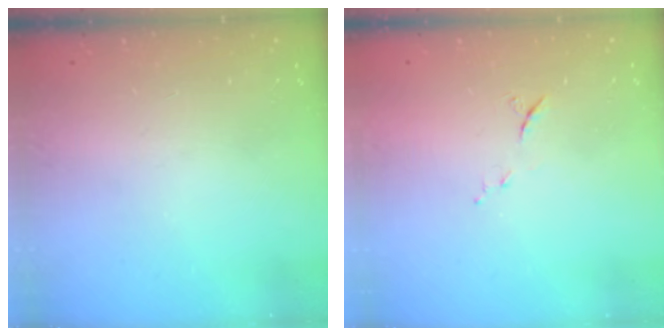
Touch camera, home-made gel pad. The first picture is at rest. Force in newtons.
{"total": 6.4, "press": 6.3, "slide": 1.3}